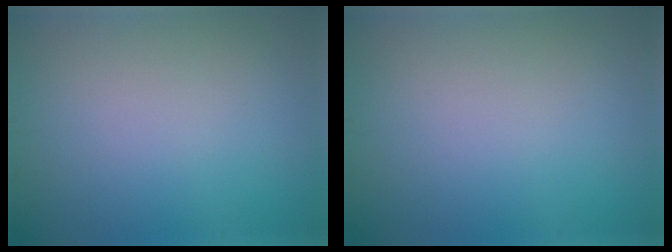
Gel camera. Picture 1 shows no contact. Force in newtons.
{"total": 0.0}